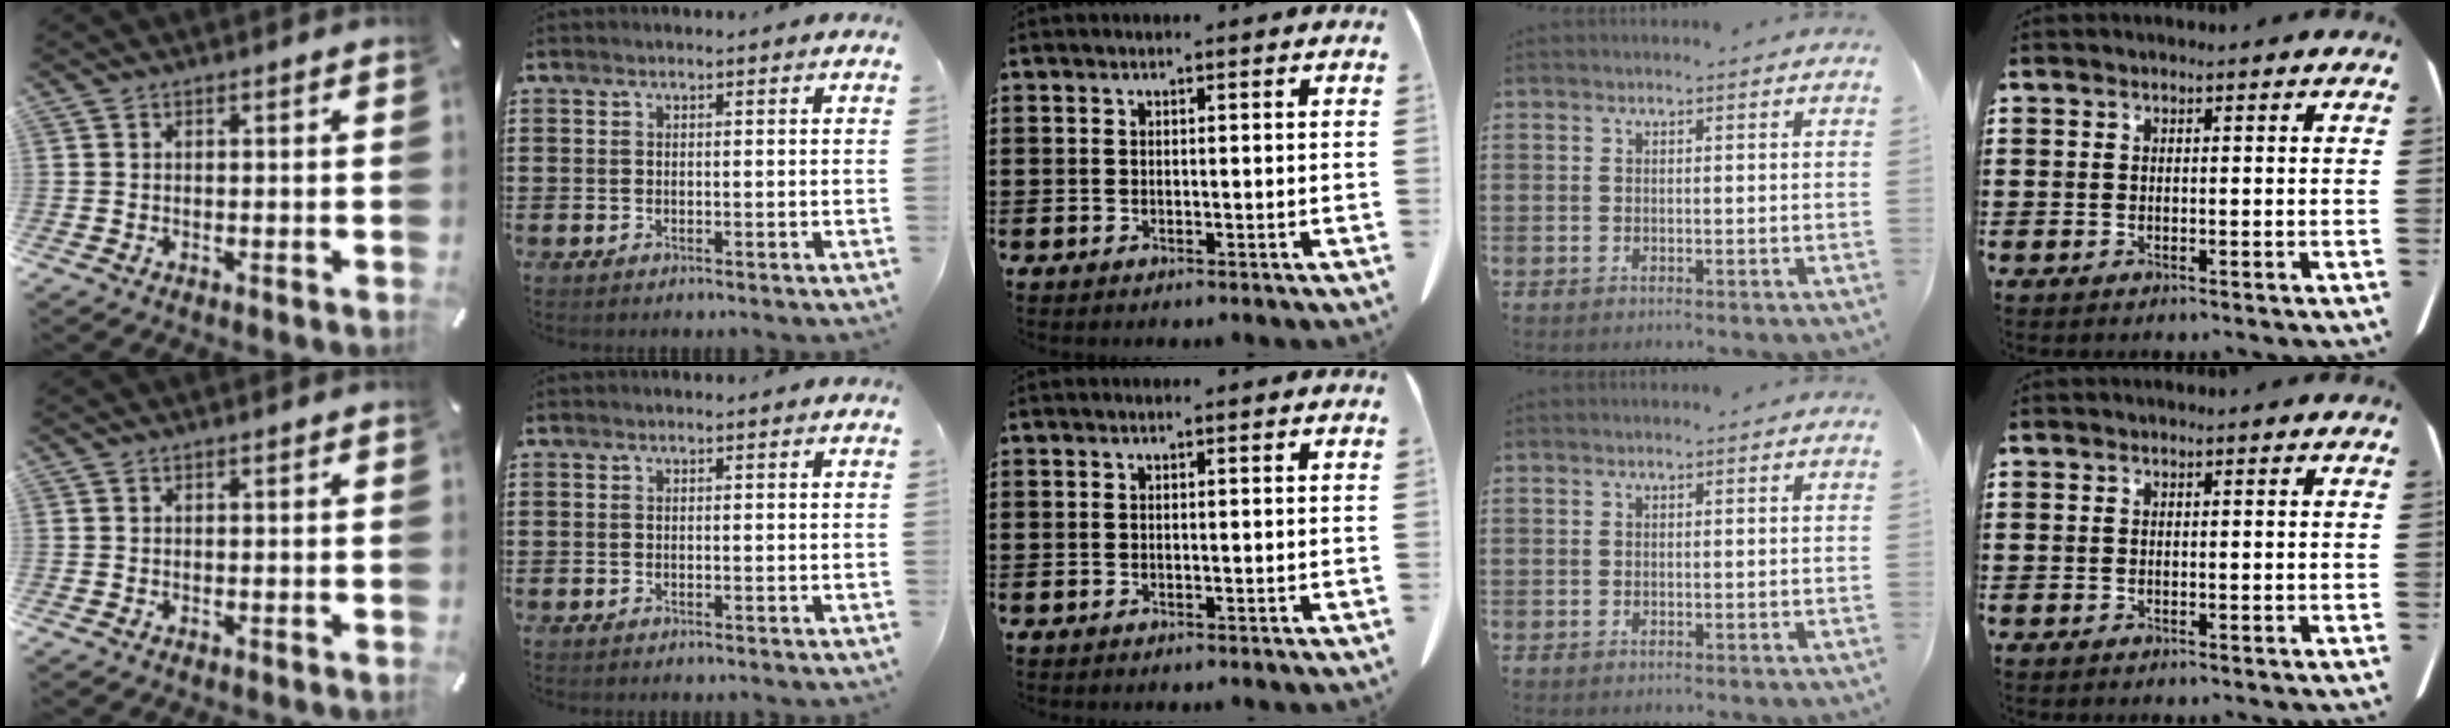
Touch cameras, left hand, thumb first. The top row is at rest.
{}